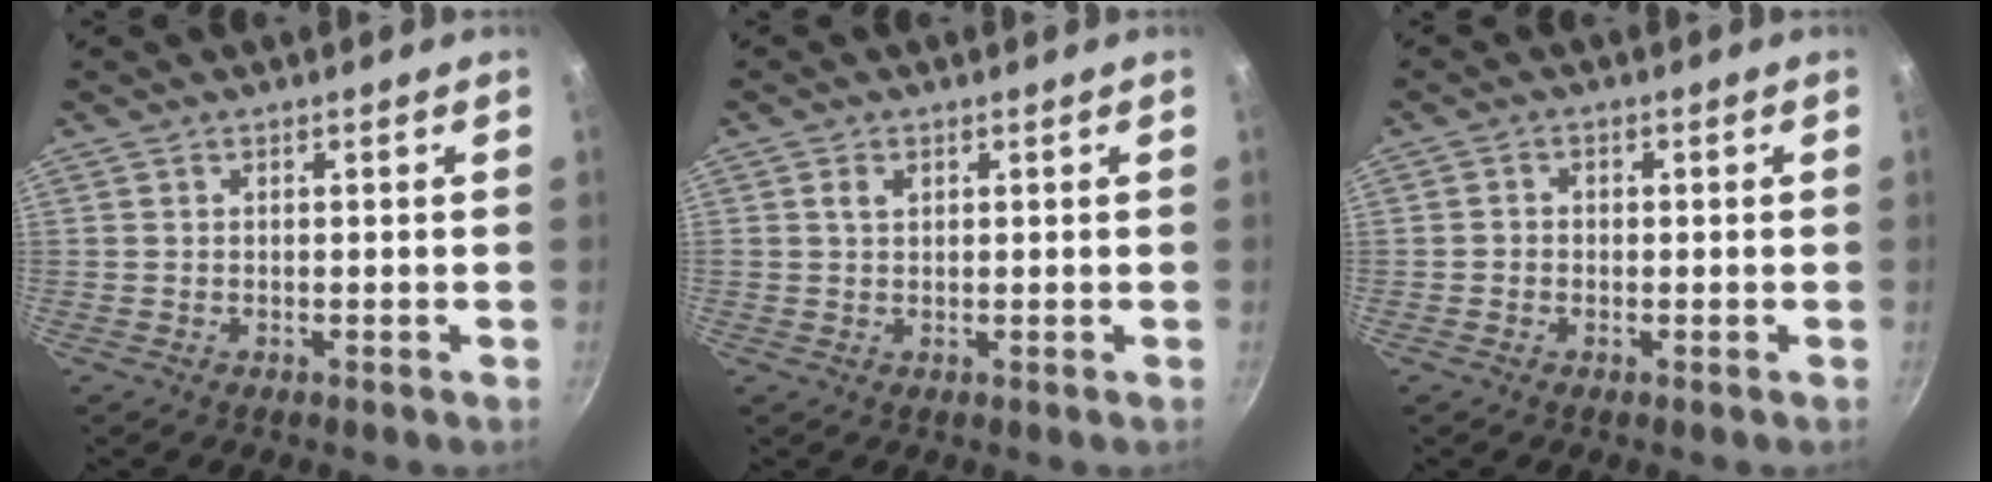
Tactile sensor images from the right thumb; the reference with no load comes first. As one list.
[{"total": 1.9, "force": [0.7, 1.3, 1.2], "torque": [-0.017, 0.001, 0.012]}, {"total": 1.5, "force": [-0.4, 1.3, 0.6], "torque": [-0.012, 0.006, -0.011]}]